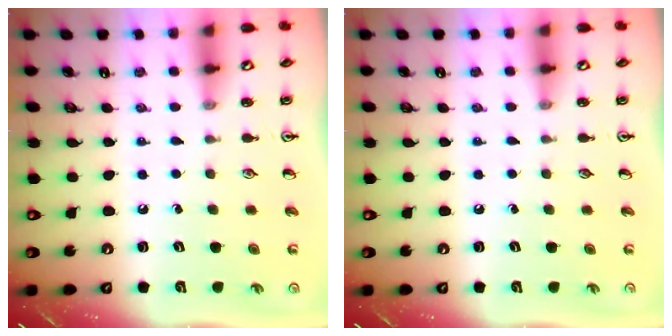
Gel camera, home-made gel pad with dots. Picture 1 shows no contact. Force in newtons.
{"total": 0.0}